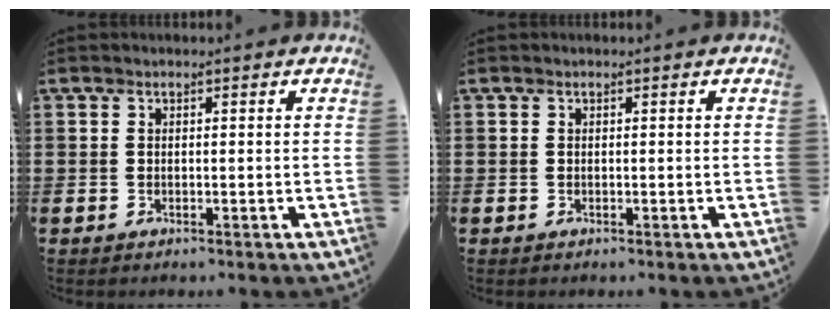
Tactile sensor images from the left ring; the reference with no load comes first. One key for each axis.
{"total": 0.0}